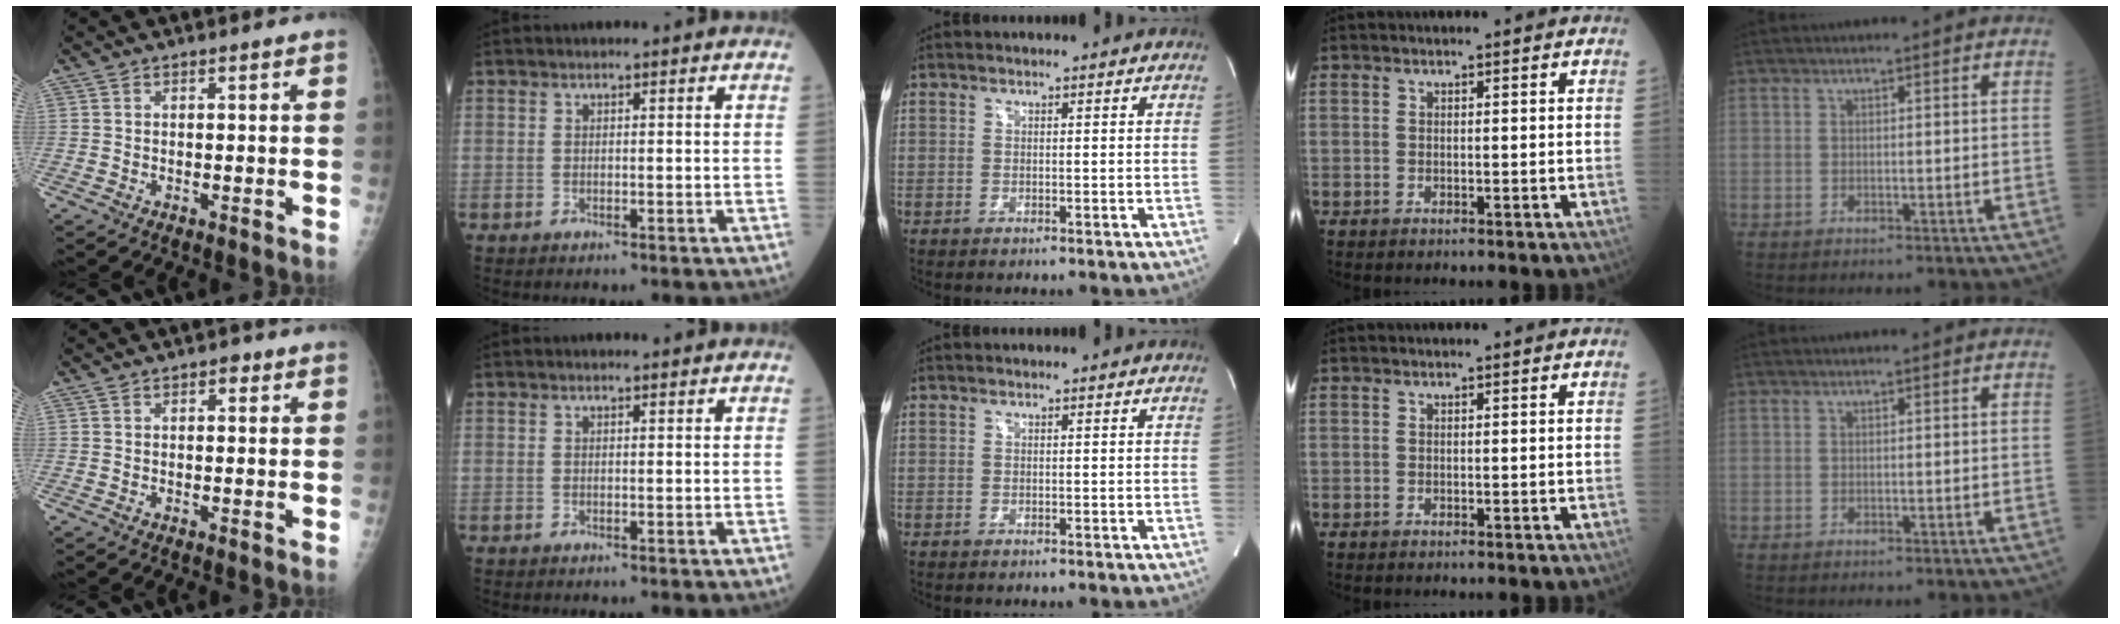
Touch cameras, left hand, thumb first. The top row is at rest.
{"thumb": {"total": 1.7, "force": [0.8, 1.1, 1.1], "torque": [-0.005, 0.000, 0.008]}, "index": {"total": 0.5, "force": [0.4, 0.1, 0.3], "torque": [-0.011, 0.002, 0.005]}}